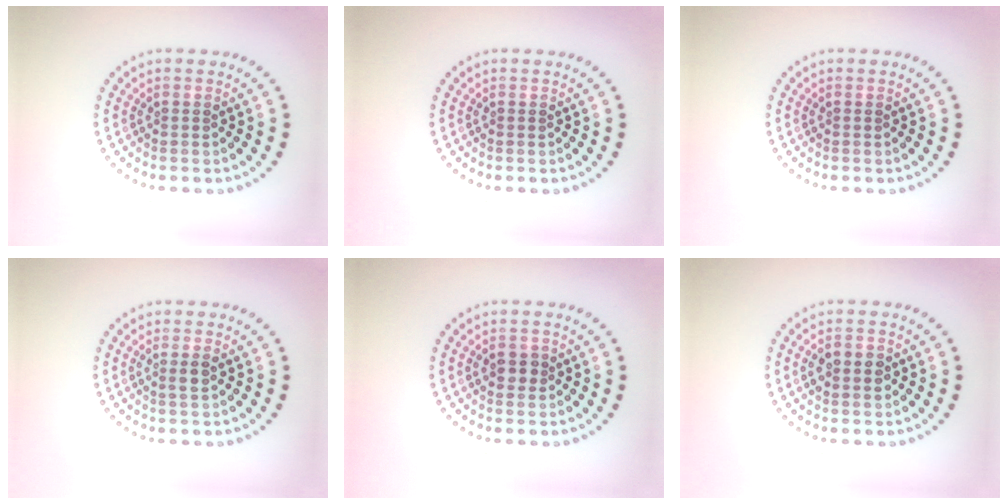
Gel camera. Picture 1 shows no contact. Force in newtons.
{"total": 0.0}
{"total": 0.0}
{"total": 1.2, "press": 1.1, "slide": 0.5}
{"total": 1.5, "press": 1.5, "slide": 0.3}
{"total": 2.6, "press": 2.6, "slide": 0.2}